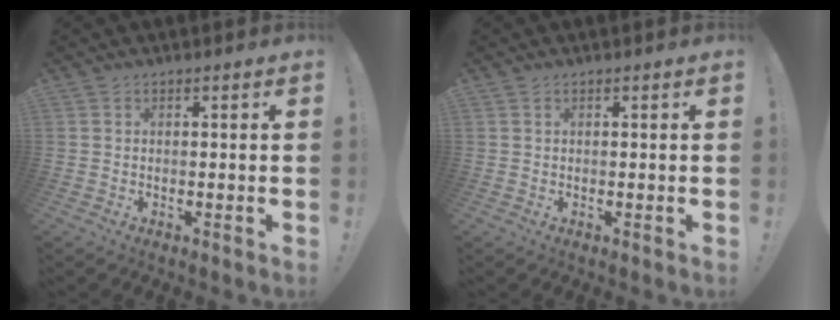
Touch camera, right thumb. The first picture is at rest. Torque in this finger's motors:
{"motor_torque": [-0.02, -0.12, -0.08, 0.19, 0.00]}